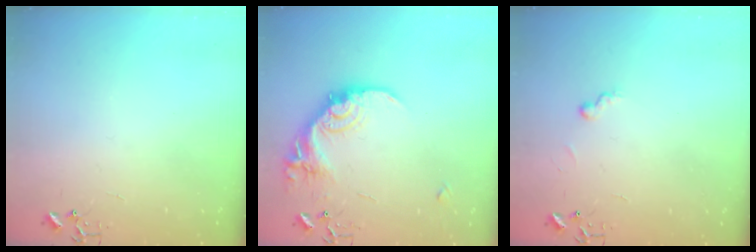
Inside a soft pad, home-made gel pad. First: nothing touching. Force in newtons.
{"total": 18.0, "press": 17.9, "slide": 1.1}
{"total": 5.9, "press": 5.8, "slide": 0.6}